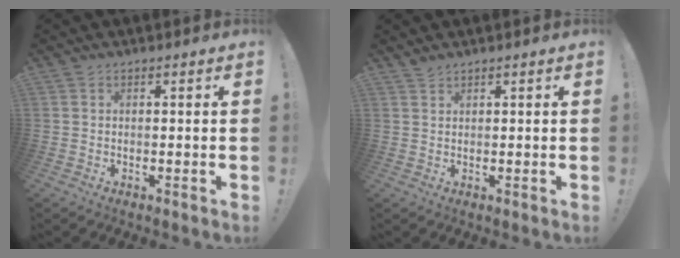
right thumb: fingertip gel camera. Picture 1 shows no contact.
{"total": 1.4, "force": [1.3, 0.4, 0.4], "torque": [-0.003, -0.003, 0.023]}